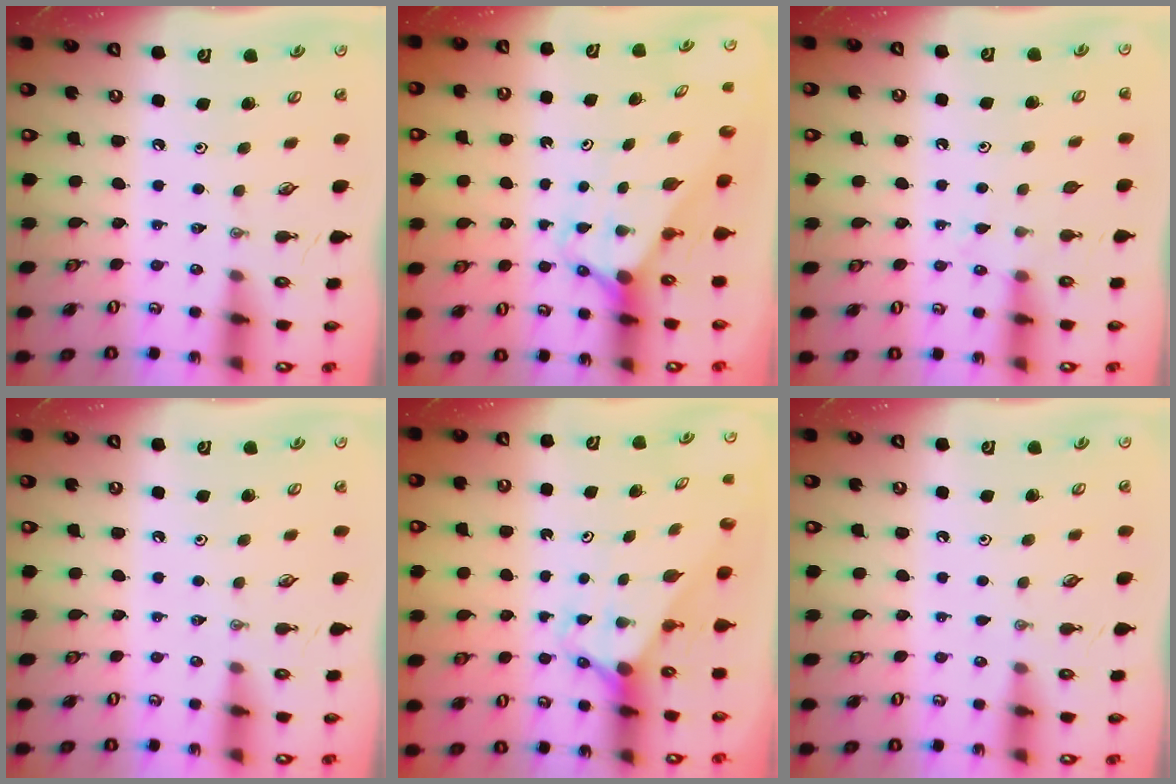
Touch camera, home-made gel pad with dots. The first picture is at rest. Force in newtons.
{"total": 2.6, "press": 2.6, "slide": 0.0}
{"total": 5.3, "press": 5.2, "slide": 0.7}
{"total": 0.0}
{"total": 2.9, "press": 2.9, "slide": 0.0}
{"total": 2.3, "press": 2.3, "slide": 0.2}